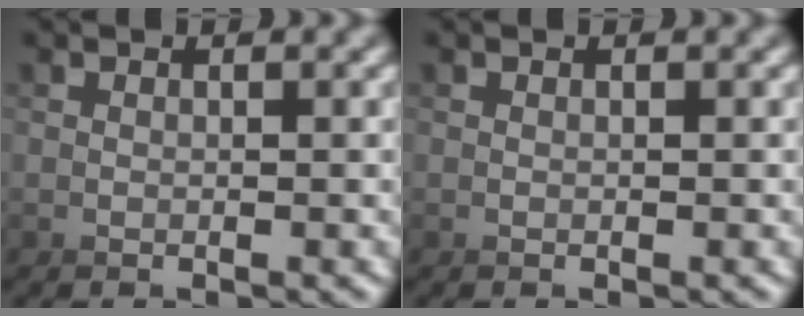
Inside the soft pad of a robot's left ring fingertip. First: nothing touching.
{"total": 0.0}